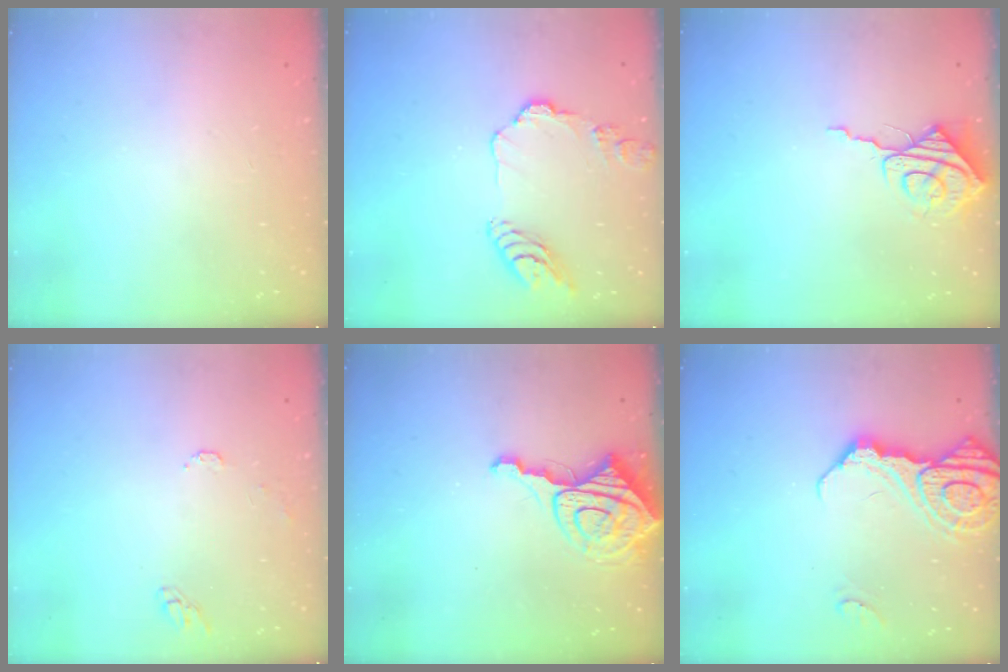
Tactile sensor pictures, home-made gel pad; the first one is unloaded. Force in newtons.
{"total": 11.1, "press": 11.1, "slide": 0.9}
{"total": 7.7, "press": 7.7, "slide": 0.4}
{"total": 6.0, "press": 6.0, "slide": 0.5}
{"total": 8.9, "press": 8.8, "slide": 1.0}
{"total": 15.5, "press": 15.3, "slide": 1.8}